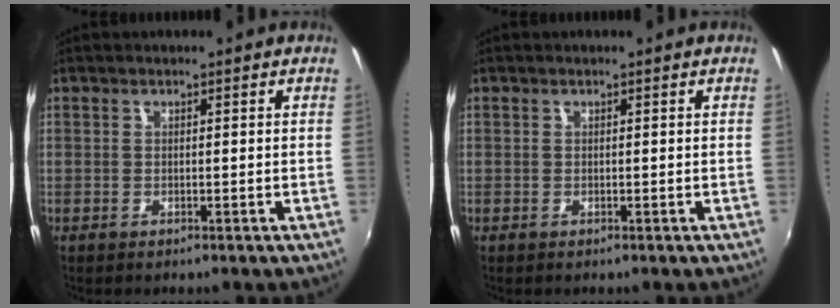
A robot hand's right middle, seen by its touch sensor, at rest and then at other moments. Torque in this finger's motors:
{"motor_torque": [-0.03, -0.01, 0.00, 0.00]}